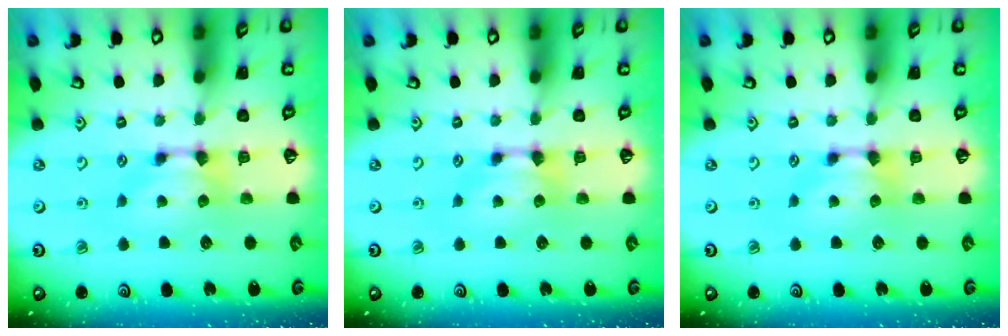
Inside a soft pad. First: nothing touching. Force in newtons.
{"total": 0.0}
{"total": 0.0}